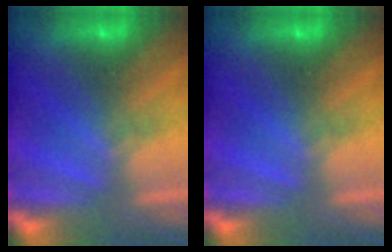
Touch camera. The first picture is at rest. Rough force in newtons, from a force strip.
{"total": 0.0}